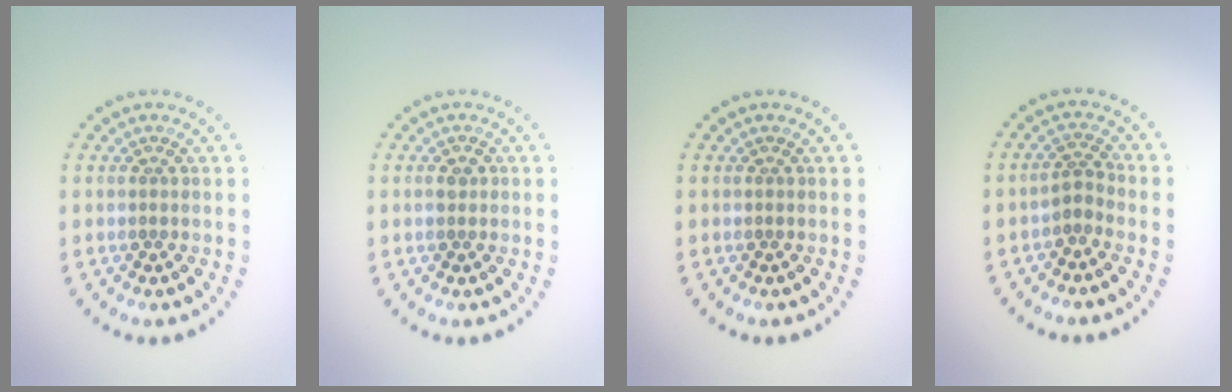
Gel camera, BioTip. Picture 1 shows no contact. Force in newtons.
{"total": 0.9, "press": 0.9, "slide": 0.2}
{"total": 0.0}
{"total": 1.9, "press": 1.3, "slide": 1.3}